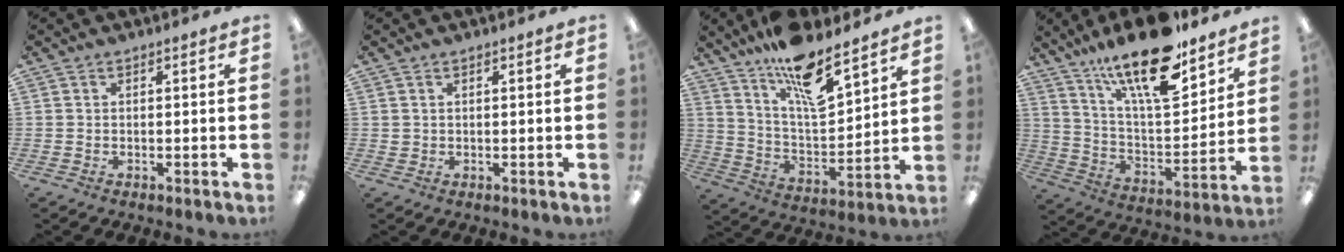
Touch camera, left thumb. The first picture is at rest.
{"total": 1.0, "force": [0.6, 0.7, 0.1], "torque": [-0.003, 0.002, 0.011]}
{"total": 15.8, "force": [12.2, 5.0, 8.8], "torque": [-0.148, -0.081, 0.208]}
{"total": 21.3, "force": [15.1, 6.9, 13.3], "torque": [-0.223, -0.096, 0.255]}